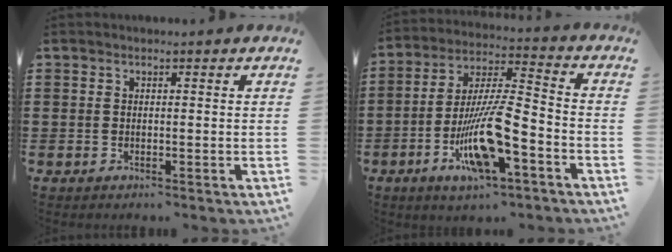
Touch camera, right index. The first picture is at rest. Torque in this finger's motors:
{"motor_torque": [2.14, 0.00, 1.05, 0.21]}